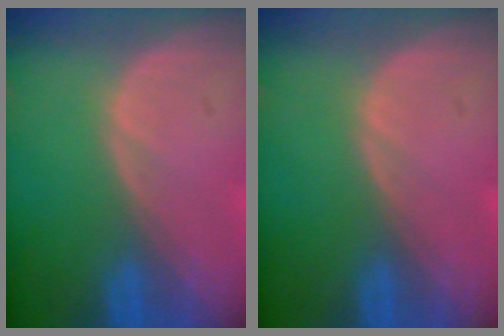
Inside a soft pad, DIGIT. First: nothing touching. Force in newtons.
{"total": 0.0}